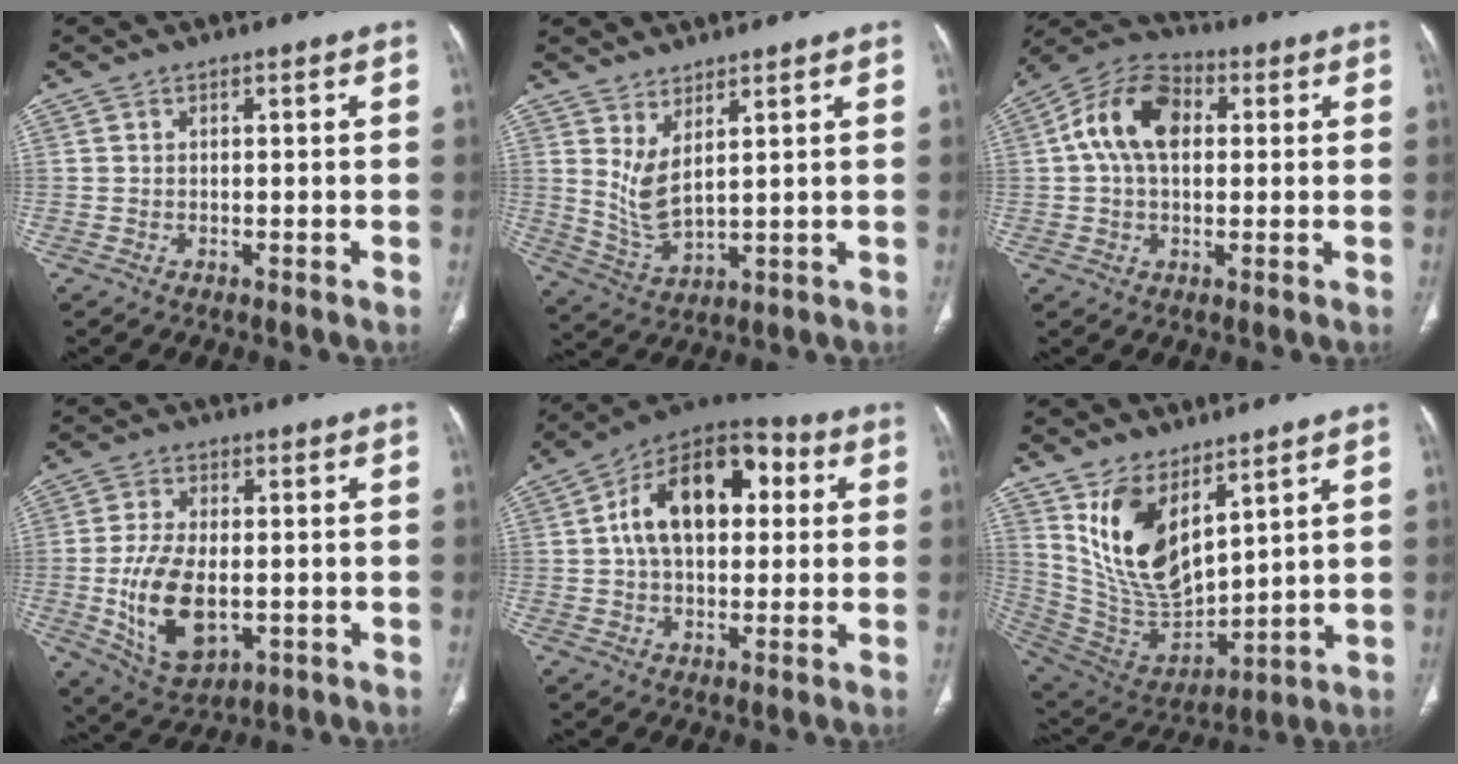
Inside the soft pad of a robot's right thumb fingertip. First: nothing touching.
{"total": 5.3, "force": [2.5, 1.6, 4.3], "torque": [-0.092, -0.032, 0.065]}
{"total": 12.4, "force": [2.1, 8.0, 9.3], "torque": [-0.163, 0.025, 0.027]}
{"total": 13.3, "force": [-2.1, 7.4, 10.8], "torque": [-0.197, -0.006, -0.022]}
{"total": 18.2, "force": [3.3, 11.0, 14.1], "torque": [-0.201, 0.030, 0.044]}
{"total": 16.8, "force": [8.5, 8.6, 11.7], "torque": [-0.187, -0.050, 0.192]}